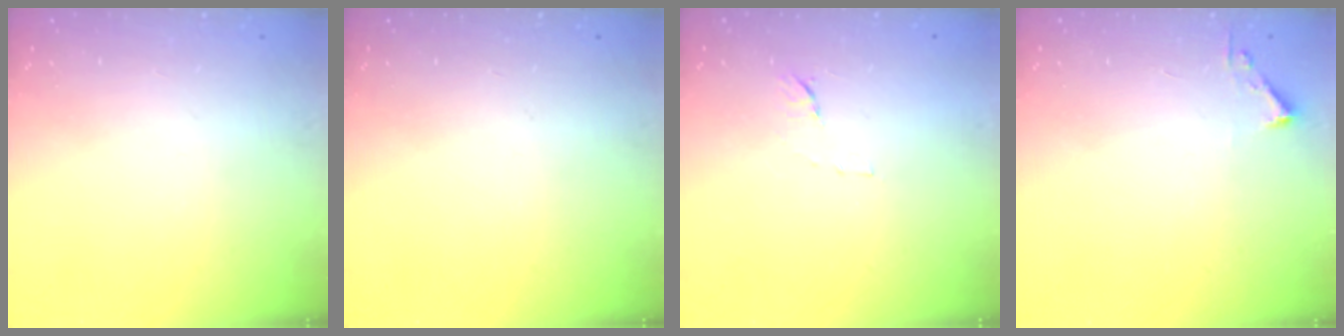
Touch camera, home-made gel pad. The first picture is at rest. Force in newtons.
{"total": 0.0}
{"total": 7.7, "press": 7.7, "slide": 0.5}
{"total": 2.4, "press": 2.4, "slide": 0.3}